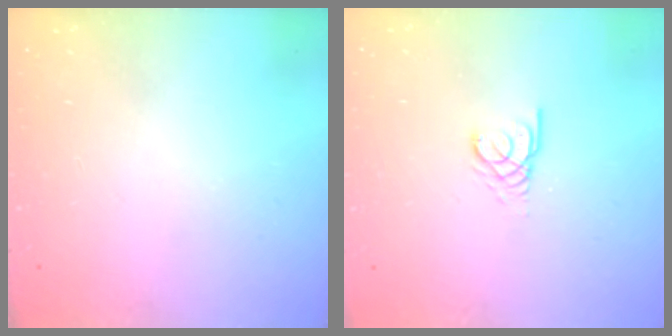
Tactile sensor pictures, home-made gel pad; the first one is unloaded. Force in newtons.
{"total": 2.6, "press": 2.6, "slide": 0.1}